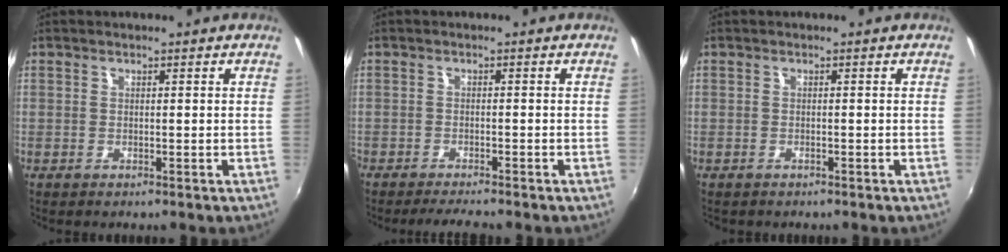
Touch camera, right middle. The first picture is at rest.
{"total": 4.1, "force": [-3.7, 0.2, 1.7], "torque": [-0.042, -0.007, -0.061]}
{"total": 0.7, "force": [-0.6, 0.3, 0.1], "torque": [-0.005, -0.002, -0.010]}